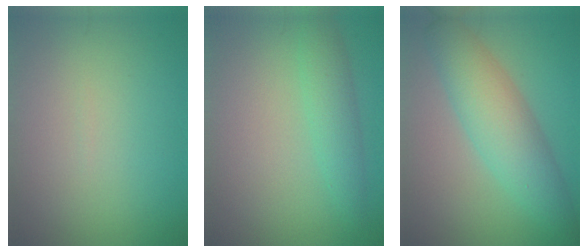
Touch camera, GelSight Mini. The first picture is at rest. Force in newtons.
{"total": 2.6, "press": 2.6, "slide": 0.0}
{"total": 6.2, "press": 6.2, "slide": 0.1}